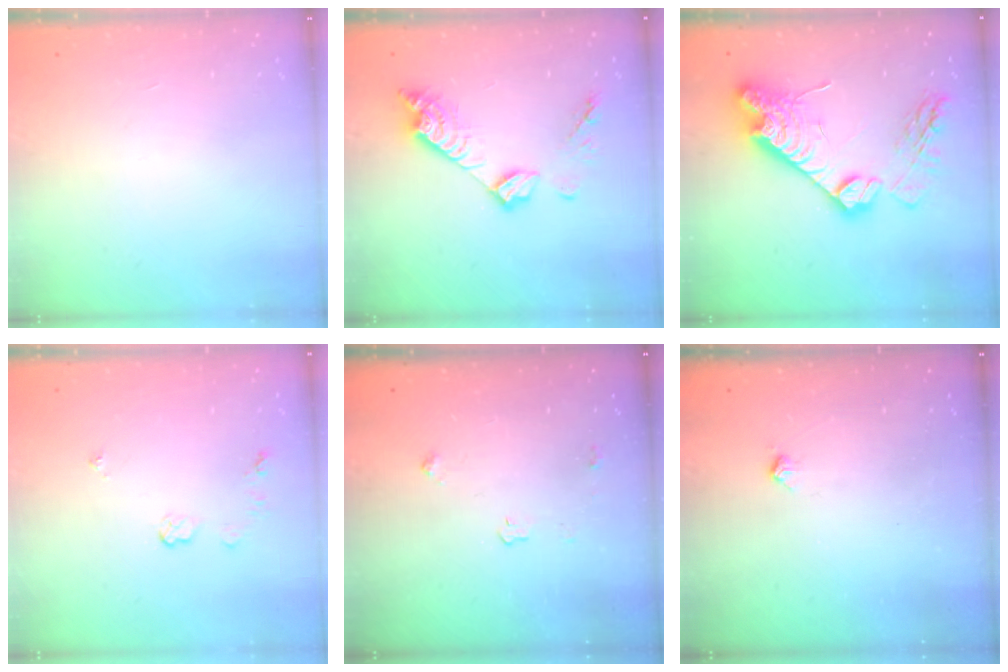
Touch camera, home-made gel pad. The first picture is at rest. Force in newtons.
{"total": 11.4, "press": 11.3, "slide": 0.9}
{"total": 20.4, "press": 20.3, "slide": 1.8}
{"total": 4.5, "press": 4.5, "slide": 0.6}
{"total": 3.0, "press": 2.9, "slide": 0.5}
{"total": 3.4, "press": 3.4, "slide": 0.5}